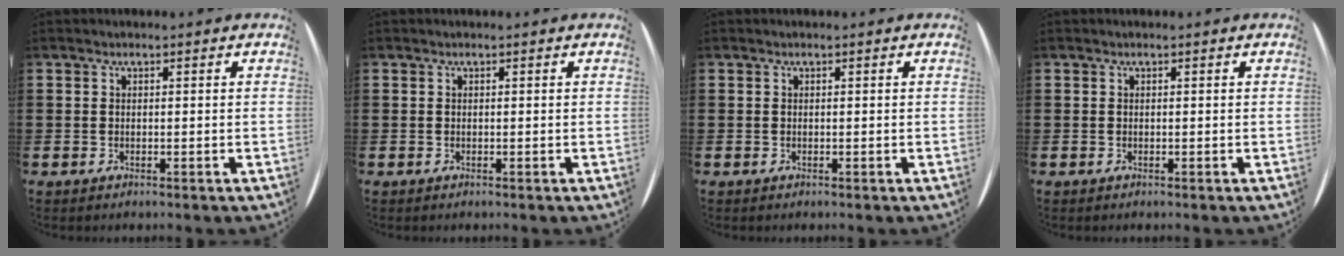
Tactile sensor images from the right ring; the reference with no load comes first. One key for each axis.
{"total": 0.0}
{"total": 0.0}
{"total": 0.0}